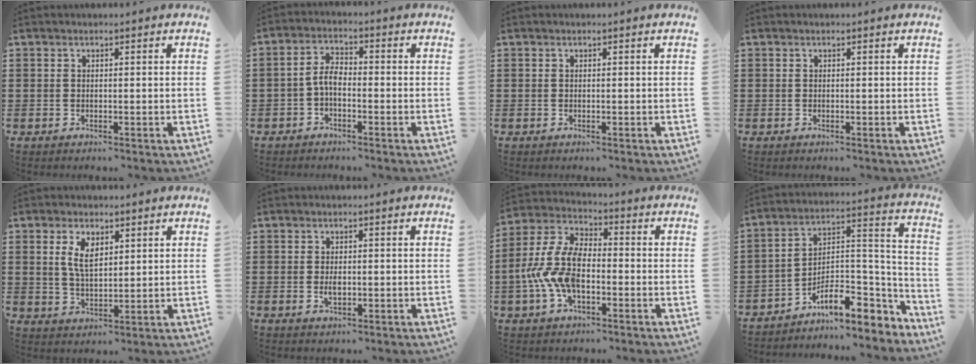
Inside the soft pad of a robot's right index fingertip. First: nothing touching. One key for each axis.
{"total": 3.5, "fx": -1.3, "fy": 1.5, "fz": 2.9, "tx": -0.068, "ty": 0.005, "tz": -0.030}
{"total": 0.0}
{"total": 0.0}
{"total": 4.9, "fx": 1.9, "fy": 2.5, "fz": 3.8, "tx": -0.084, "ty": 0.009, "tz": 0.034}
{"total": 1.9, "fx": -0.2, "fy": 0.8, "fz": 1.7, "tx": -0.033, "ty": -0.001, "tz": -0.003}
{"total": 9.8, "fx": -2.2, "fy": 5.4, "fz": 7.9, "tx": -0.203, "ty": -0.005, "tz": -0.049}
{"total": 9.3, "fx": -6.3, "fy": 4.0, "fz": 5.4, "tx": -0.088, "ty": 0.007, "tz": -0.115}